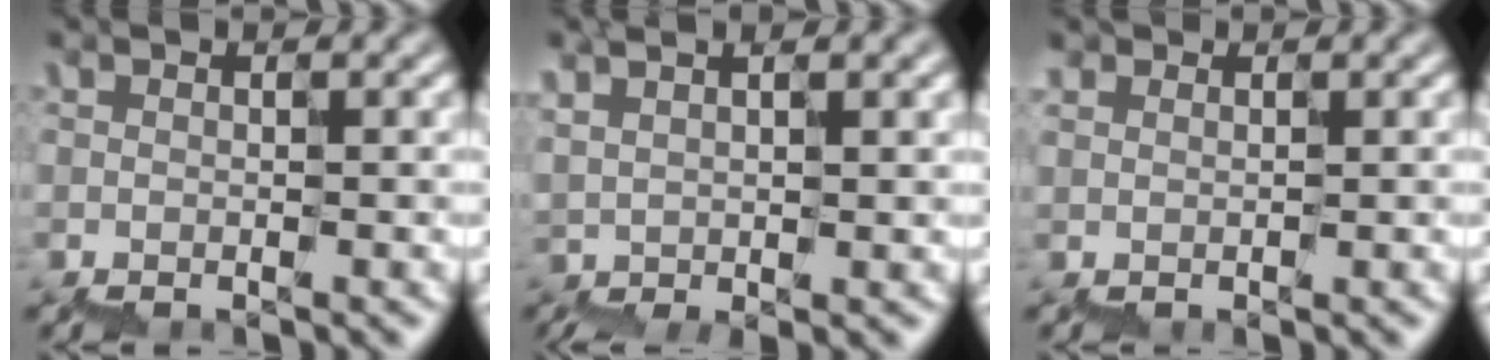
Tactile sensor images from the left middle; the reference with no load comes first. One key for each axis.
{"total": 6.1, "fx": 2.7, "fy": 2.2, "fz": 5.0, "tx": -0.063, "ty": 0.025, "tz": 0.052}
{"total": 1.0, "fx": 0.5, "fy": 0.8, "fz": 0.4, "tx": -0.001, "ty": 0.005, "tz": 0.009}